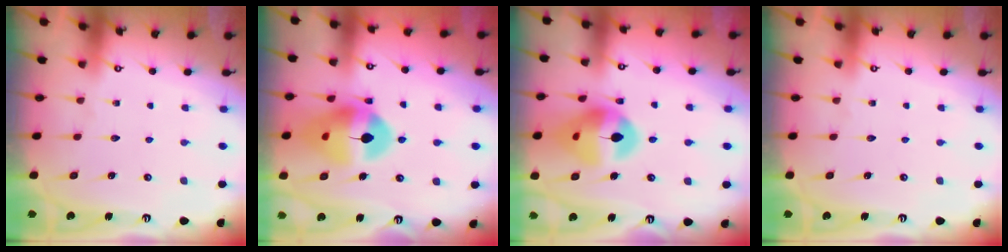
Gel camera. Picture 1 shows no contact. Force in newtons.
{"total": 14.0, "press": 13.9, "slide": 1.7}
{"total": 16.8, "press": 16.6, "slide": 2.2}
{"total": 0.0}